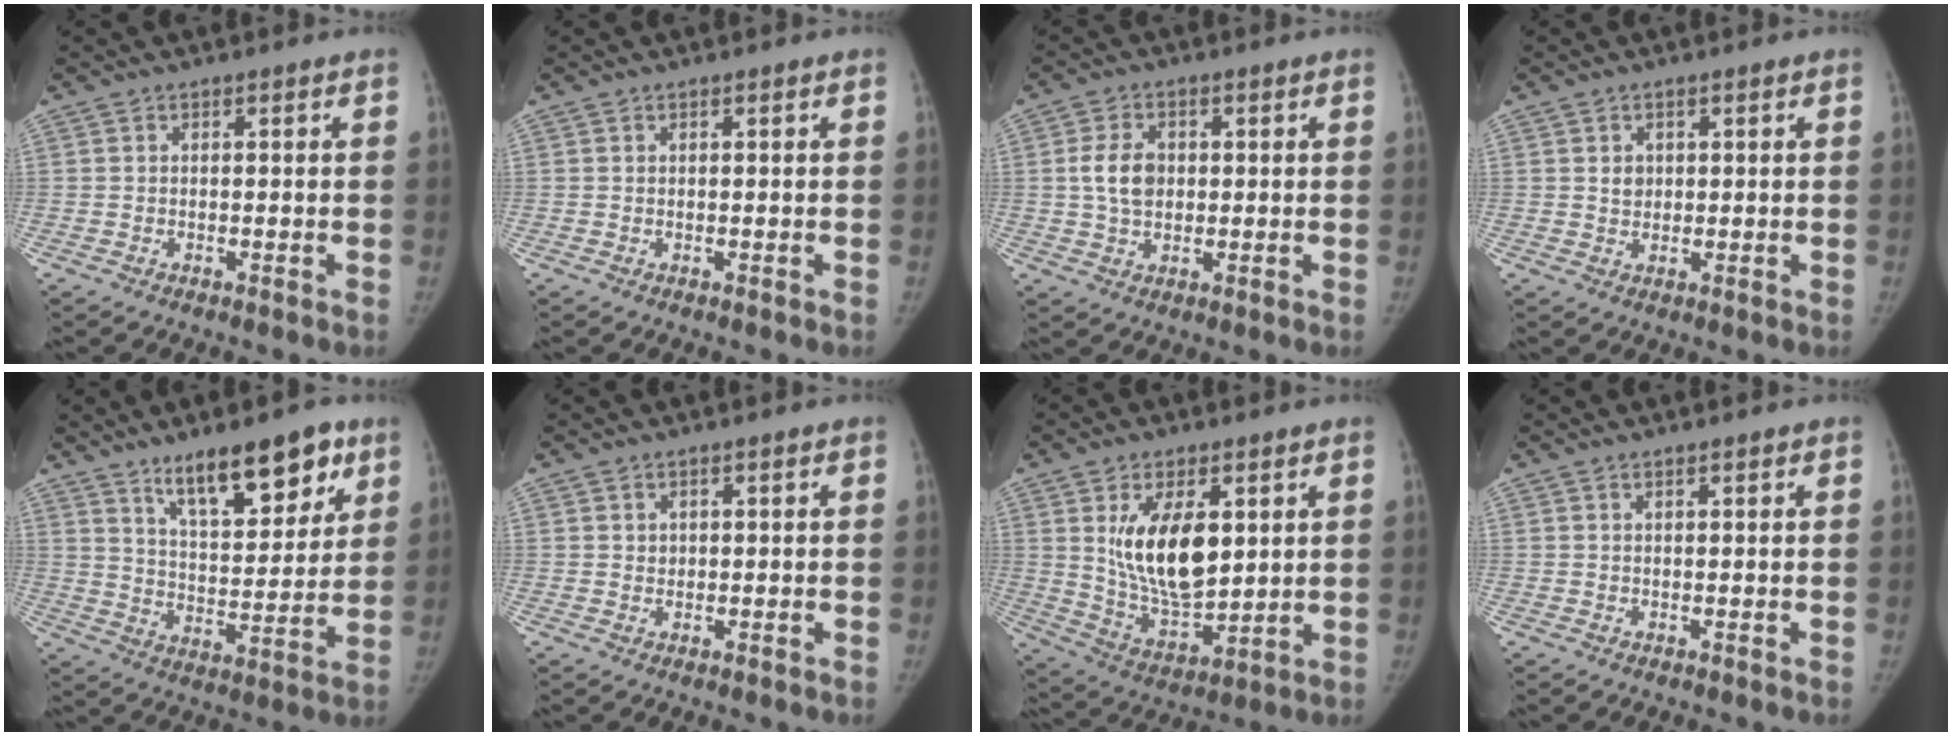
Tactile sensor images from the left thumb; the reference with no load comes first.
{"total": 0.0}
{"total": 6.1, "force": [0.7, 4.3, 4.3], "torque": [-0.072, 0.002, 0.013]}
{"total": 2.1, "force": [0.6, 1.8, 1.0], "torque": [-0.008, -0.005, 0.014]}
{"total": 16.0, "force": [10.2, 5.9, 10.9], "torque": [-0.125, -0.054, 0.170]}
{"total": 0.9, "force": [0.5, 0.7, 0.2], "torque": [0.006, -0.003, 0.008]}
{"total": 14.8, "force": [3.9, 7.5, 12.1], "torque": [-0.188, -0.030, 0.086]}
{"total": 0.7, "force": [0.6, 0.1, 0.4], "torque": [-0.006, -0.003, 0.011]}